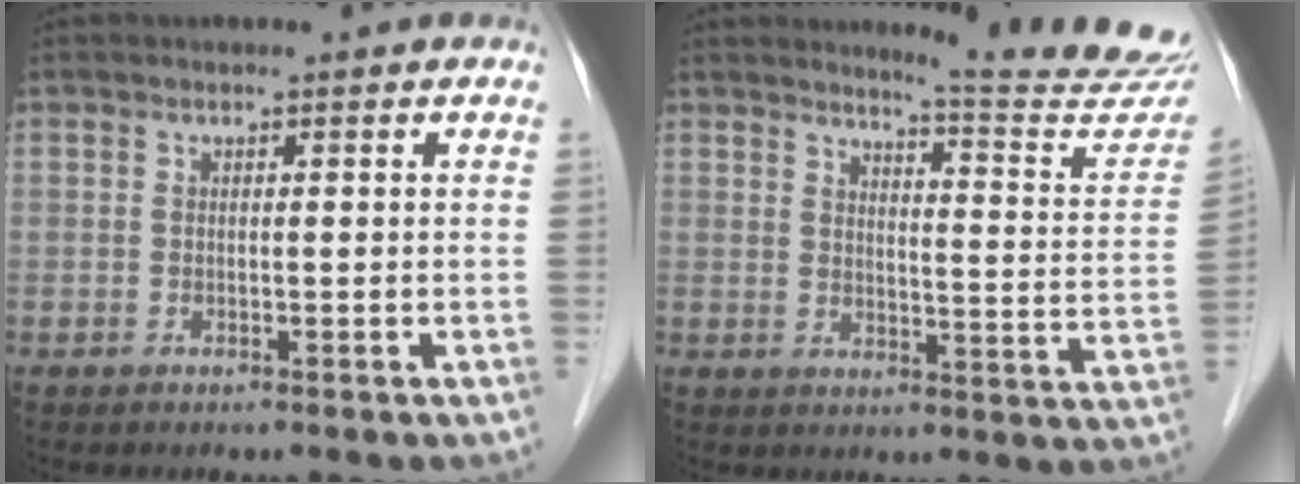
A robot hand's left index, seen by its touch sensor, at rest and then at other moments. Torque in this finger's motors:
{"motor_torque": [0.01, -0.13, 0.17, 0.03]}